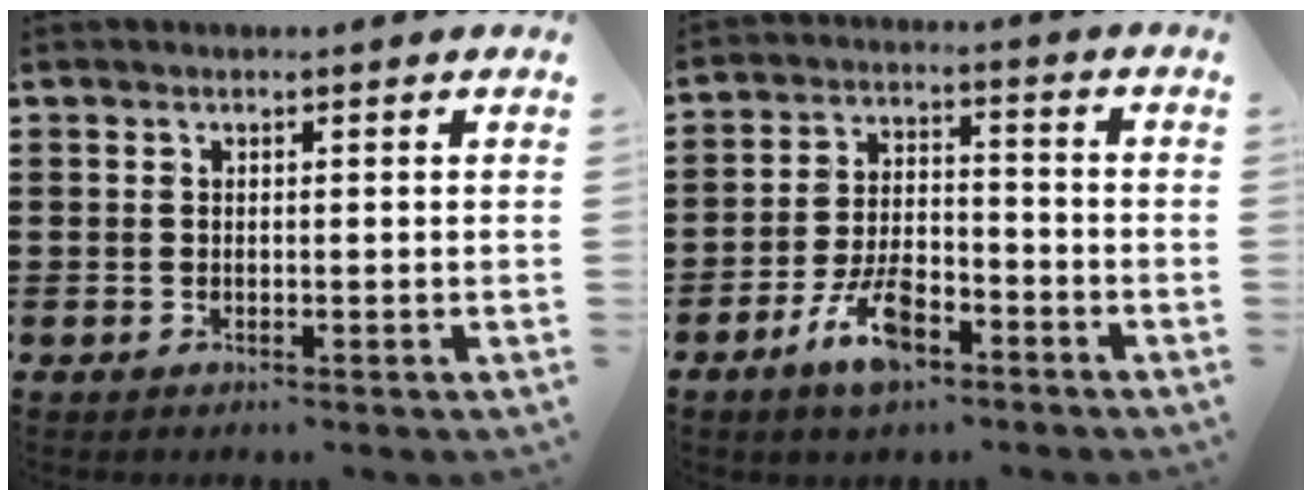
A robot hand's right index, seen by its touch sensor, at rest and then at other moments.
{"total": 8.2, "force": [-4.9, 3.3, 5.7], "torque": [-0.121, 0.007, -0.091]}